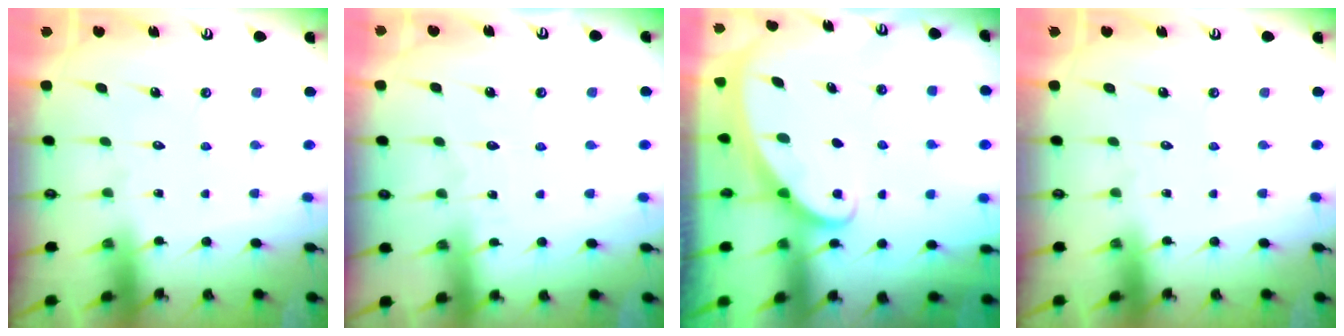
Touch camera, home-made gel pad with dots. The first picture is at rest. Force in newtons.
{"total": 2.2, "press": 2.2, "slide": 0.2}
{"total": 1.7, "press": 1.6, "slide": 0.2}
{"total": 0.0}